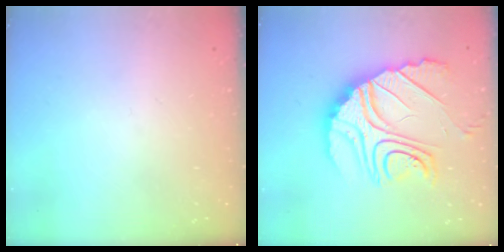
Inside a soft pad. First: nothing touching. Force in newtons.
{"total": 21.8, "press": 21.7, "slide": 2.1}